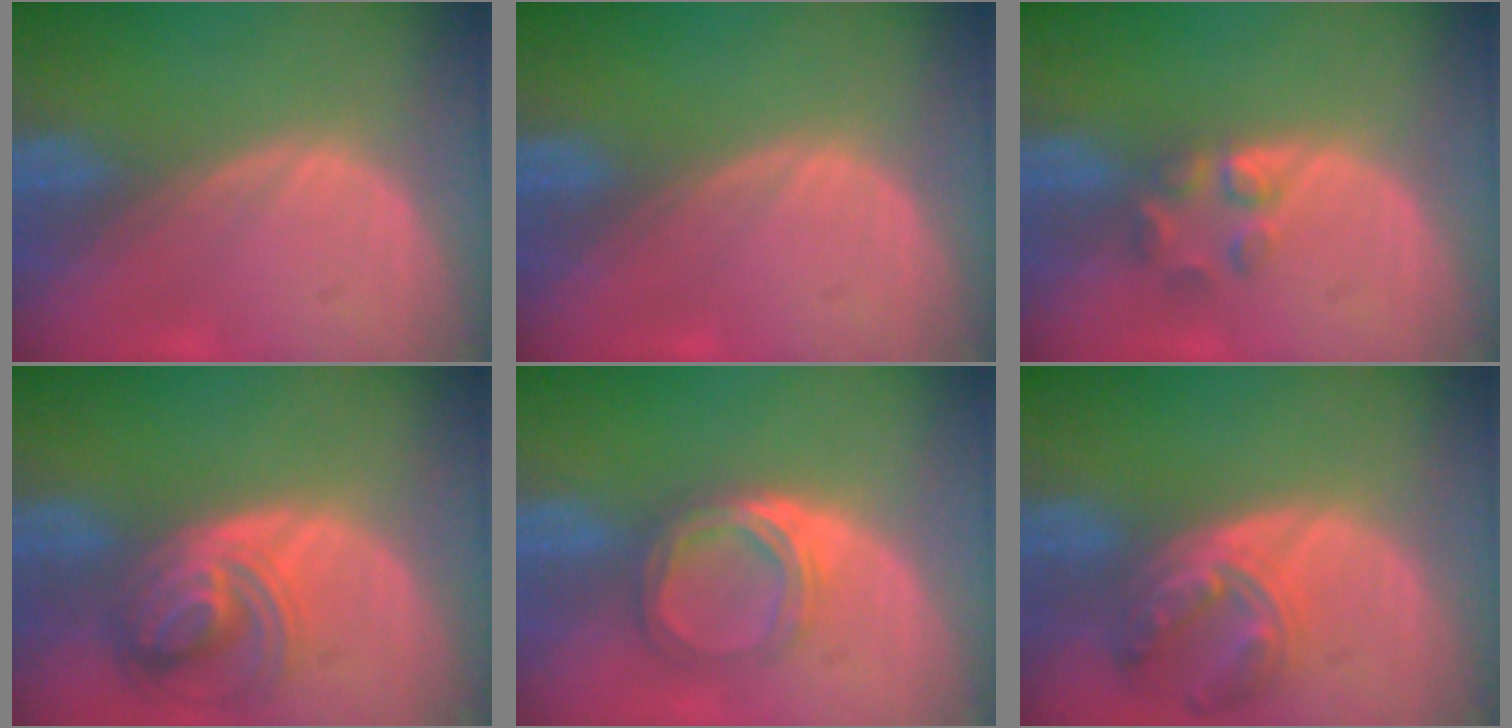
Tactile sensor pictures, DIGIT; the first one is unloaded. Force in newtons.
{"total": 0.0}
{"total": 2.9, "press": 2.9, "slide": 0.3}
{"total": 7.7, "press": 6.9, "slide": 3.4}
{"total": 5.6, "press": 5.0, "slide": 2.5}
{"total": 7.9, "press": 6.9, "slide": 3.8}